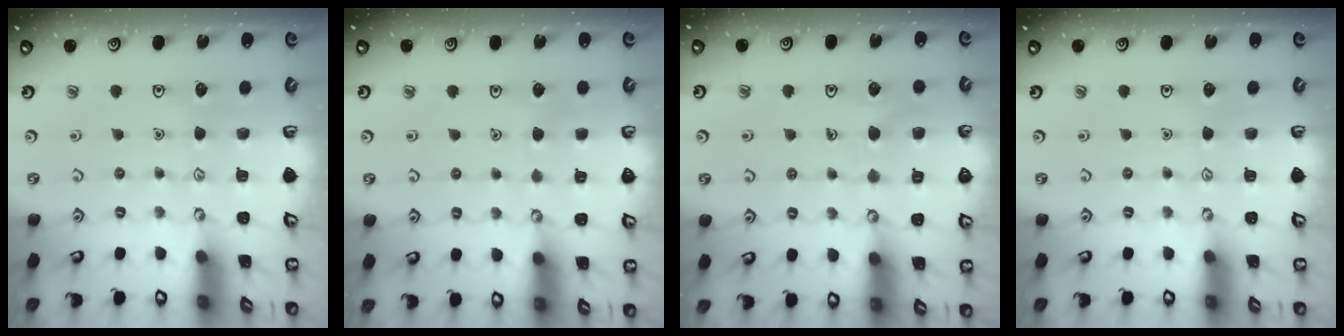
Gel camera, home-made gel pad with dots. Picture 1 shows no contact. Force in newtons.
{"total": 1.4, "press": 1.4, "slide": 0.1}
{"total": 6.7, "press": 6.7, "slide": 0.4}
{"total": 0.0}